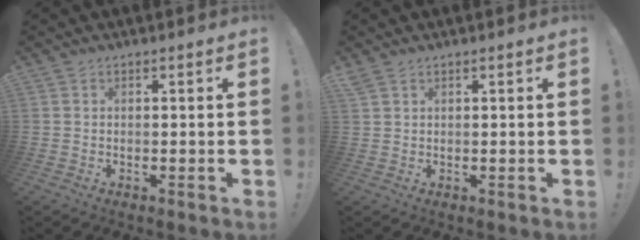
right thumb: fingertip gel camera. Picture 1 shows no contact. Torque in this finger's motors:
{"motor_torque": [-0.20, 0.29, 0.13, -0.04, 0.19]}